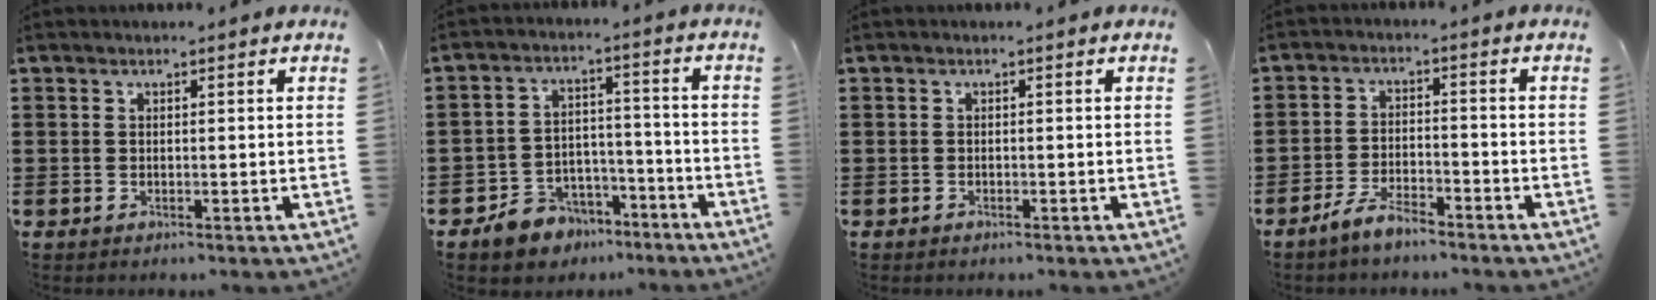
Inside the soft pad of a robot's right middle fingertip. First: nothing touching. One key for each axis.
{"total": 6.6, "fx": -5.6, "fy": 3.4, "fz": 0.5, "tx": -0.017, "ty": 0.028, "tz": -0.111}
{"total": 0.8, "fx": -0.7, "fy": 0.3, "fz": 0.0, "tx": -0.001, "ty": 0.001, "tz": -0.015}
{"total": 4.8, "fx": -4.2, "fy": 1.1, "fz": 2.1, "tx": -0.048, "ty": 0.004, "tz": -0.084}